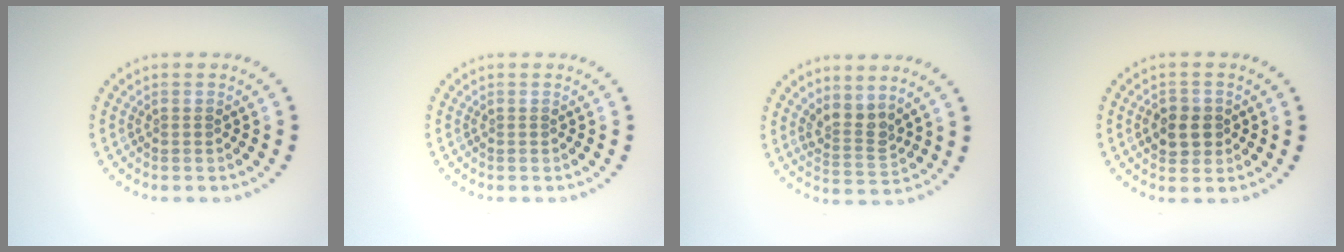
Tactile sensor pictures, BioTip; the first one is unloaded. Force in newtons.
{"total": 0.0}
{"total": 2.6, "press": 2.0, "slide": 1.7}
{"total": 2.7, "press": 2.6, "slide": 0.4}